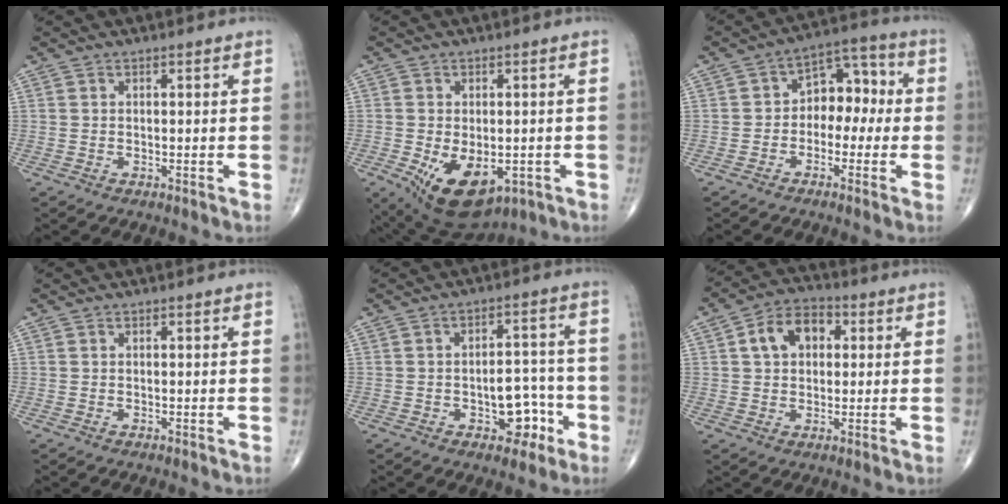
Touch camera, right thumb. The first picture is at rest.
{"total": 12.1, "force": [-4.0, 7.0, 9.0], "torque": [-0.133, -0.007, -0.043]}
{"total": 8.9, "force": [-0.8, 6.3, 6.3], "torque": [-0.052, 0.041, -0.029]}
{"total": 0.0}
{"total": 8.5, "force": [-3.3, 5.2, 5.9], "torque": [-0.044, 0.038, -0.041]}
{"total": 9.0, "force": [2.1, 6.3, 6.1], "torque": [-0.086, 0.016, 0.028]}